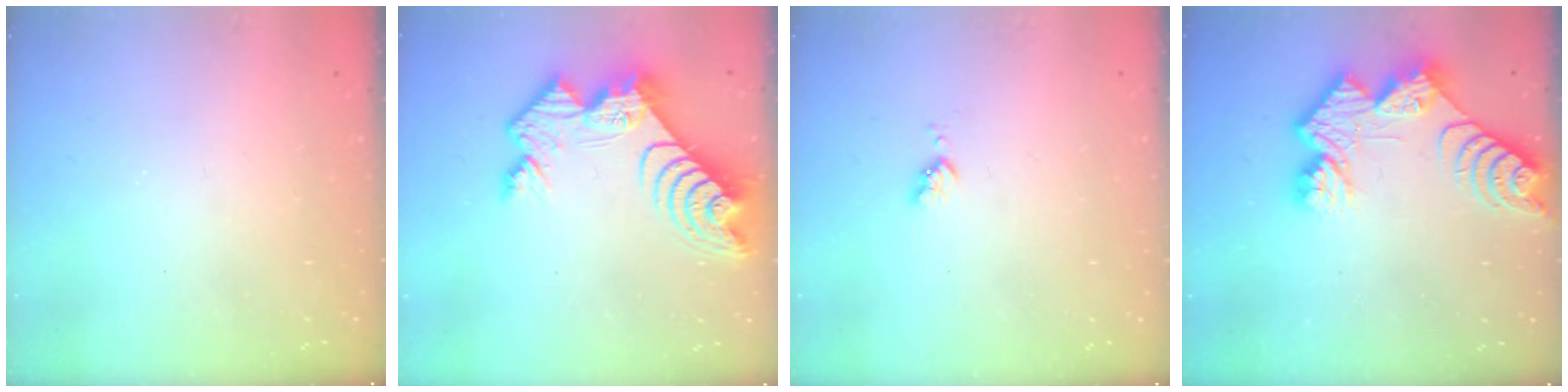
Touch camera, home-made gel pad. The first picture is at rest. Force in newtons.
{"total": 13.4, "press": 13.4, "slide": 1.2}
{"total": 3.5, "press": 3.5, "slide": 0.4}
{"total": 11.5, "press": 11.4, "slide": 1.0}